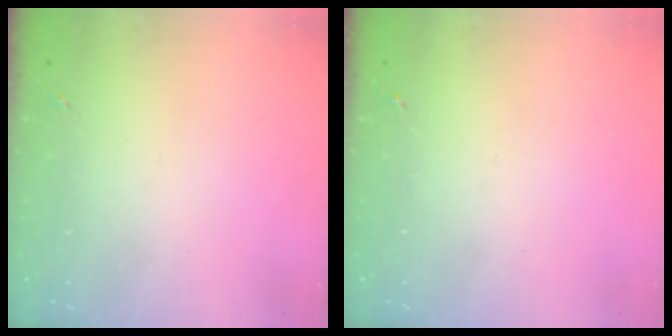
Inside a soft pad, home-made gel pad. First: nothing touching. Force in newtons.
{"total": 0.0}